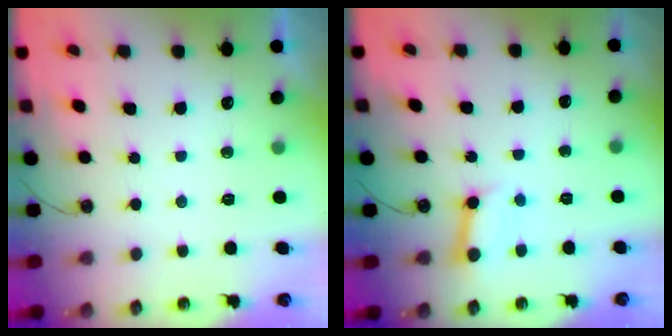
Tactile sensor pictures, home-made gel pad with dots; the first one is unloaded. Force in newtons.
{"total": 5.6, "press": 5.6, "slide": 0.8}